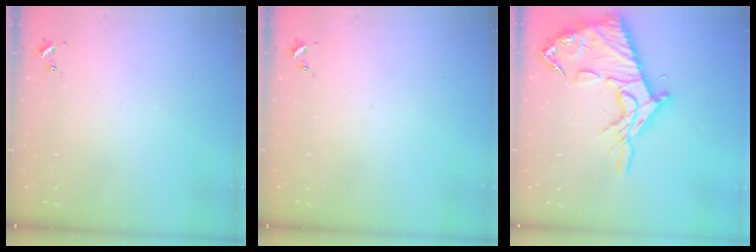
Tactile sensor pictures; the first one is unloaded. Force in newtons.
{"total": 0.0}
{"total": 19.4, "press": 19.4, "slide": 1.4}